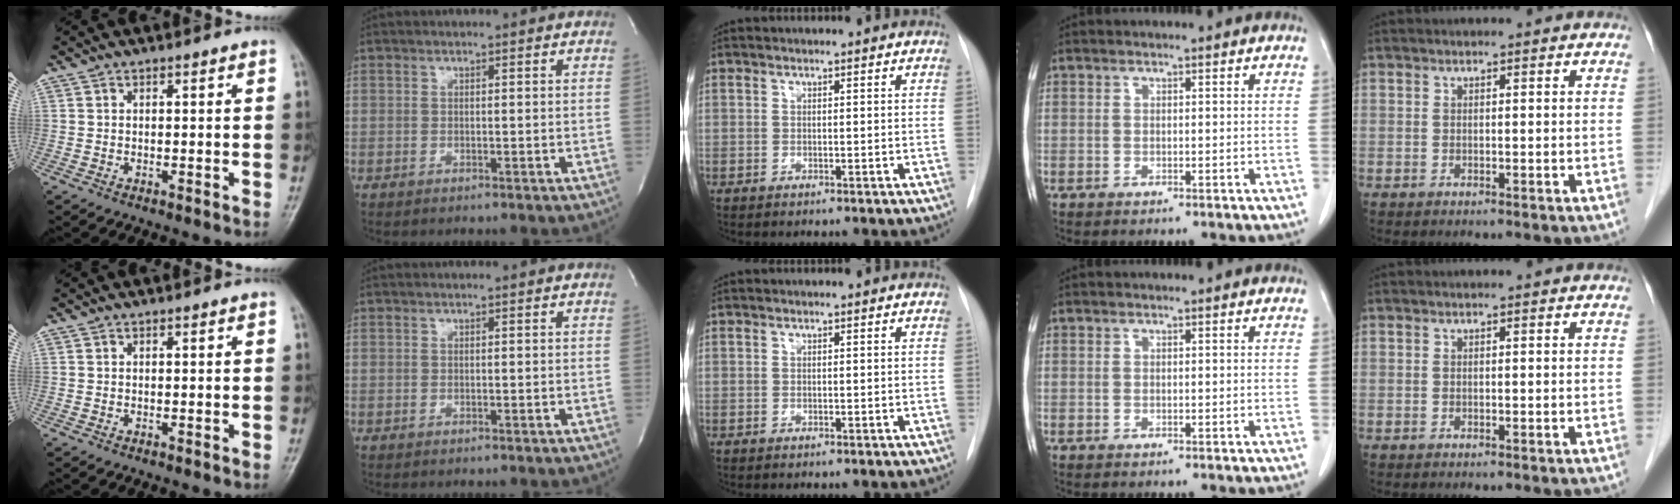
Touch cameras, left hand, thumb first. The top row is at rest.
{}